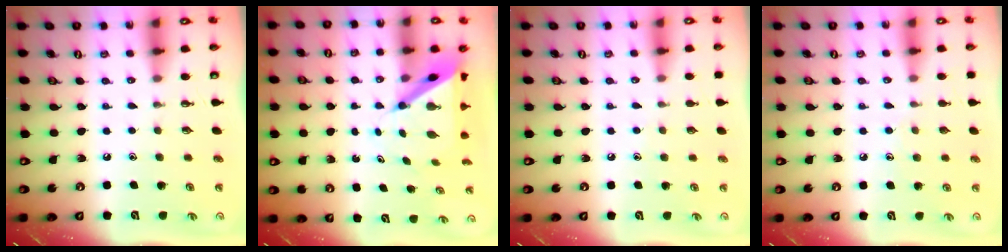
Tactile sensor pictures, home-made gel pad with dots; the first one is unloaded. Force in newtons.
{"total": 6.8, "press": 6.7, "slide": 0.6}
{"total": 4.1, "press": 4.1, "slide": 0.4}
{"total": 6.1, "press": 6.1, "slide": 0.6}